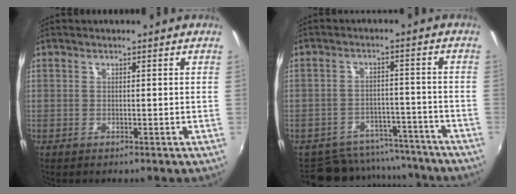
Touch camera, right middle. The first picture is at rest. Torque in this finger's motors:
{"motor_torque": [-0.47, -0.56, -0.17, -0.06]}